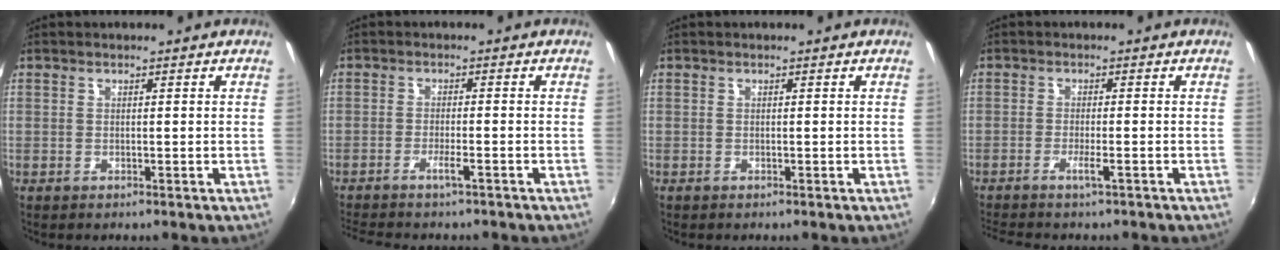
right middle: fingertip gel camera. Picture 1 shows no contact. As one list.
[{"total": 5.0, "force": [-4.2, 0.1, 2.7], "torque": [-0.065, -0.006, -0.074]}, {"total": 0.0}, {"total": 3.9, "force": [-3.1, -0.1, 2.4], "torque": [-0.058, -0.003, -0.058]}]